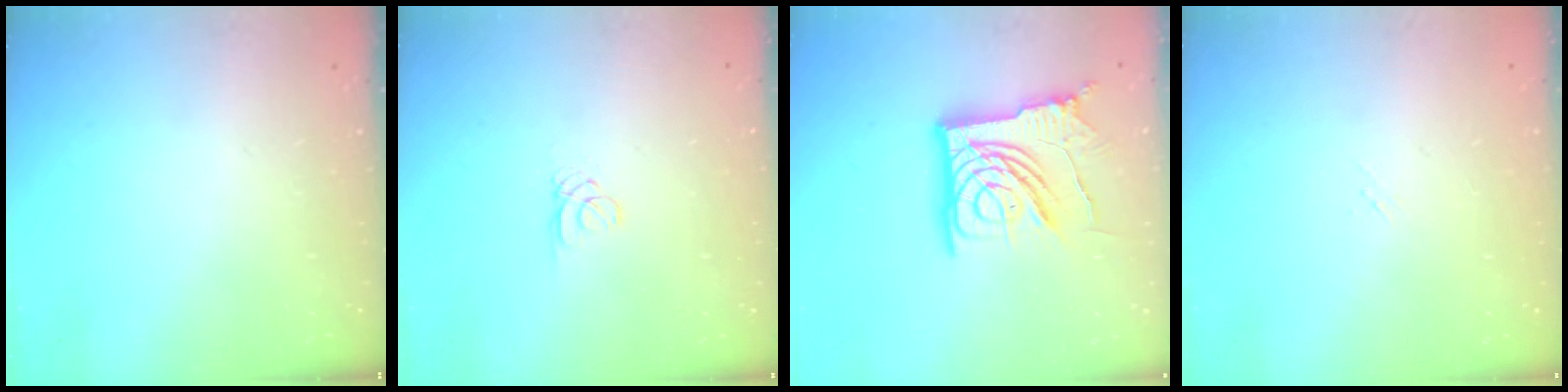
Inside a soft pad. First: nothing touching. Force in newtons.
{"total": 0.6, "press": 0.6, "slide": 0.1}
{"total": 19.2, "press": 19.1, "slide": 2.1}
{"total": 1.7, "press": 1.6, "slide": 0.2}